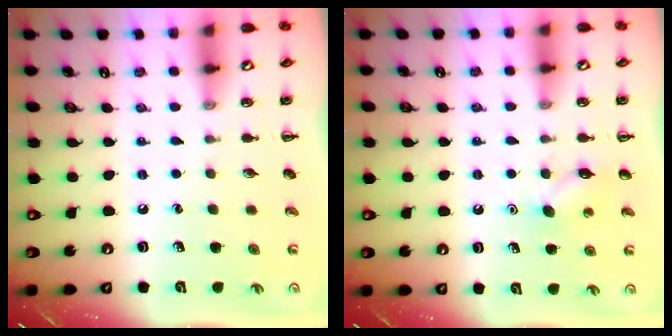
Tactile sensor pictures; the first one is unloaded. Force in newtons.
{"total": 6.6, "press": 6.4, "slide": 1.7}